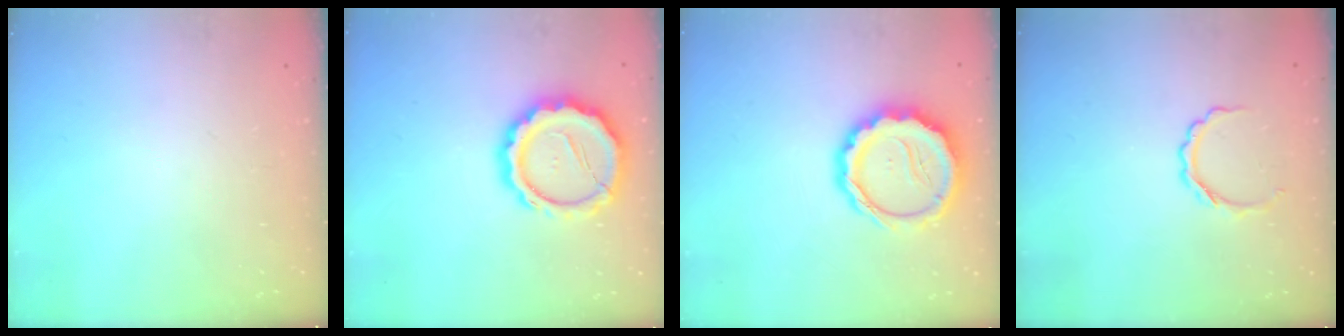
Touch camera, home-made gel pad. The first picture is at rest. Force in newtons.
{"total": 15.2, "press": 15.0, "slide": 2.8}
{"total": 14.0, "press": 13.7, "slide": 2.9}
{"total": 4.5, "press": 4.4, "slide": 0.9}